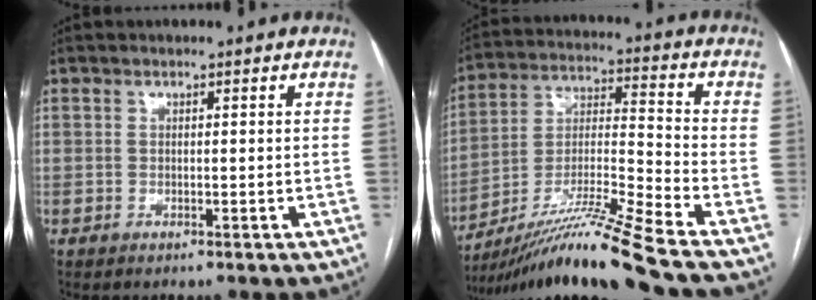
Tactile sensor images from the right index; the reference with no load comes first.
{"total": 17.0, "force": [-13.4, -2.9, 10.1], "torque": [-0.198, -0.014, -0.240]}